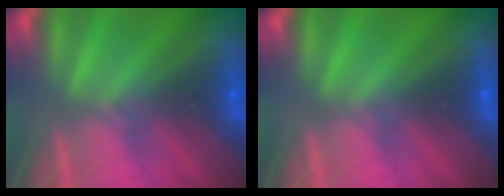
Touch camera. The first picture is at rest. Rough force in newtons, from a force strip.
{"total": 0.0}